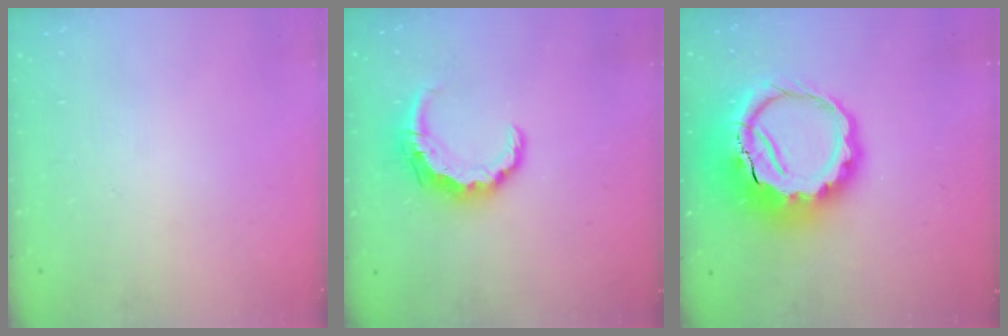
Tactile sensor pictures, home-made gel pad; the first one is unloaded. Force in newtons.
{"total": 7.6, "press": 7.6, "slide": 1.0}
{"total": 14.2, "press": 13.9, "slide": 3.1}